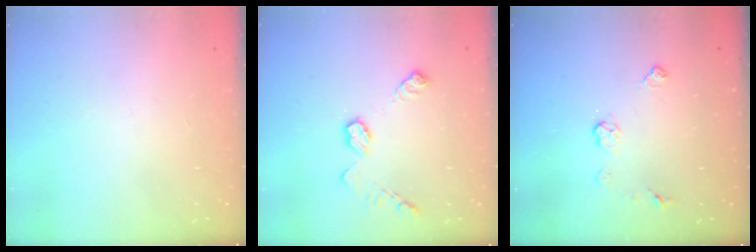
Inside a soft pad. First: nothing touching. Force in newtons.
{"total": 9.3, "press": 9.3, "slide": 0.4}
{"total": 5.8, "press": 5.7, "slide": 0.5}